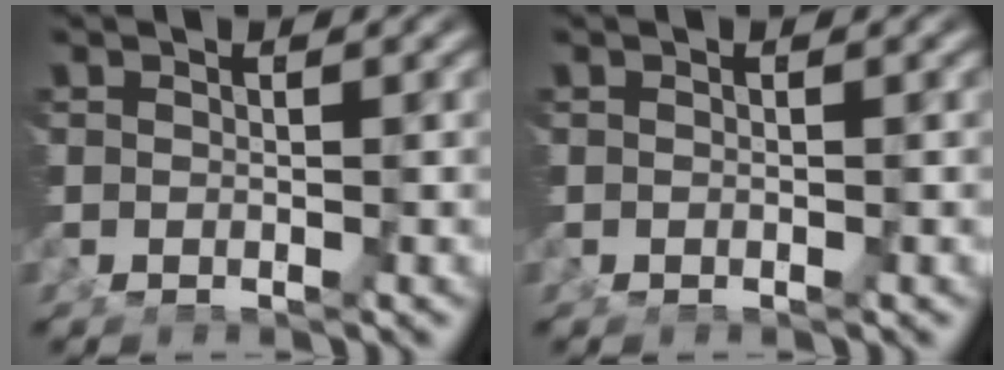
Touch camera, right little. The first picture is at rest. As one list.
[{"total": 0.0}]